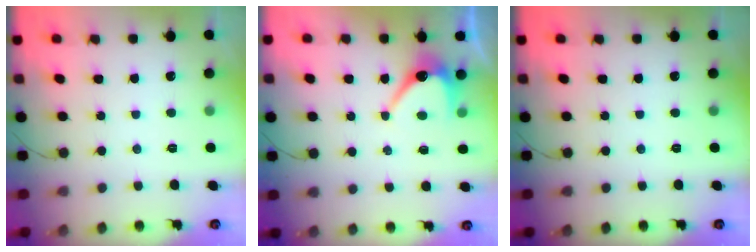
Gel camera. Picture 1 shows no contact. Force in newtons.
{"total": 6.9, "press": 6.9, "slide": 0.2}
{"total": 0.0}